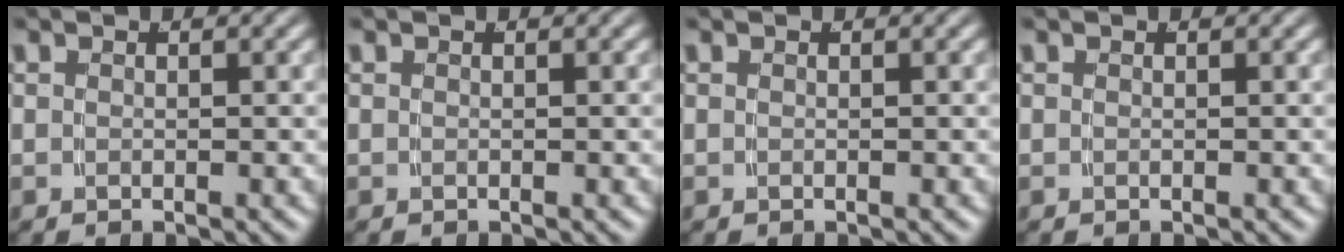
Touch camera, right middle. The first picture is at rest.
{"total": 0.0}
{"total": 0.0}
{"total": 0.0}